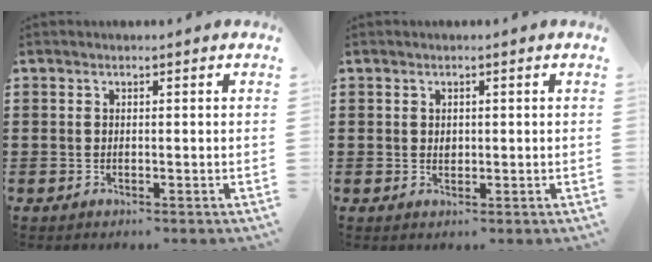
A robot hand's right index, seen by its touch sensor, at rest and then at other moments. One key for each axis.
{"total": 1.0, "fx": 0.3, "fy": 0.8, "fz": 0.5, "tx": -0.013, "ty": 0.005, "tz": 0.005}